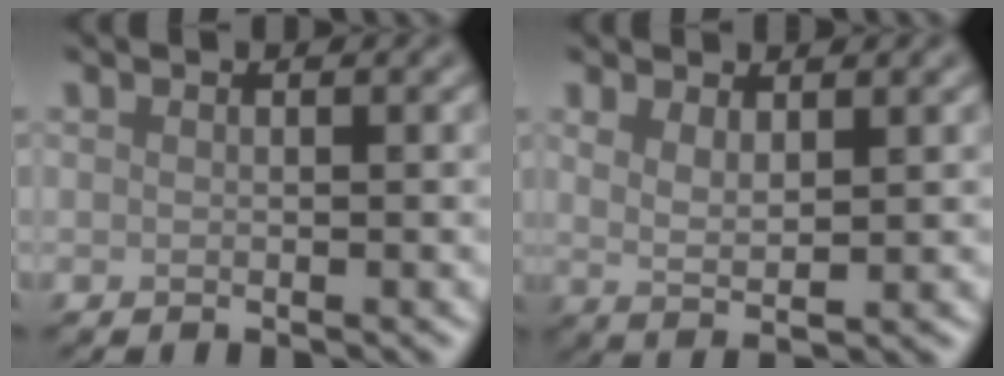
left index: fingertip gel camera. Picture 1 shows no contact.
{"total": 2.1, "force": [1.2, 0.6, 1.6], "torque": [-0.033, -0.008, 0.025]}